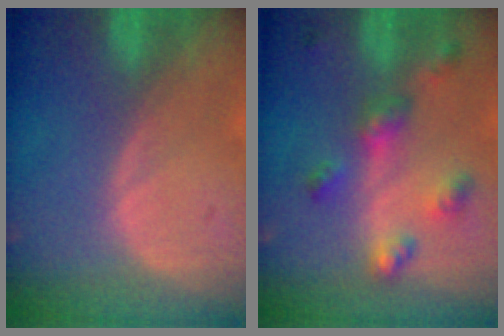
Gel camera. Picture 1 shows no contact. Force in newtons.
{"total": 6.7, "press": 5.9, "slide": 3.3}